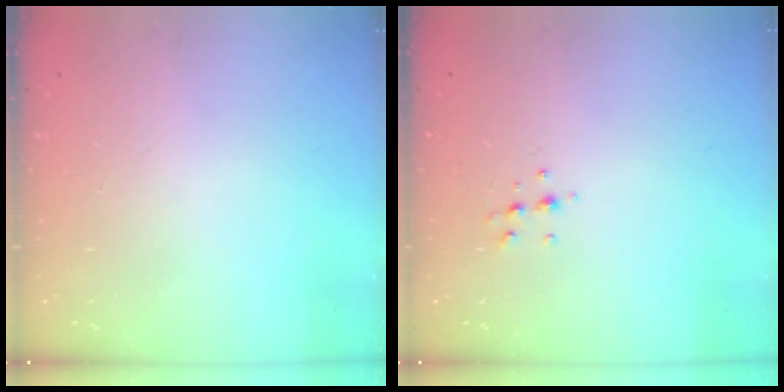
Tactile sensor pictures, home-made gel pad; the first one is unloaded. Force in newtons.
{"total": 5.8, "press": 5.7, "slide": 1.2}